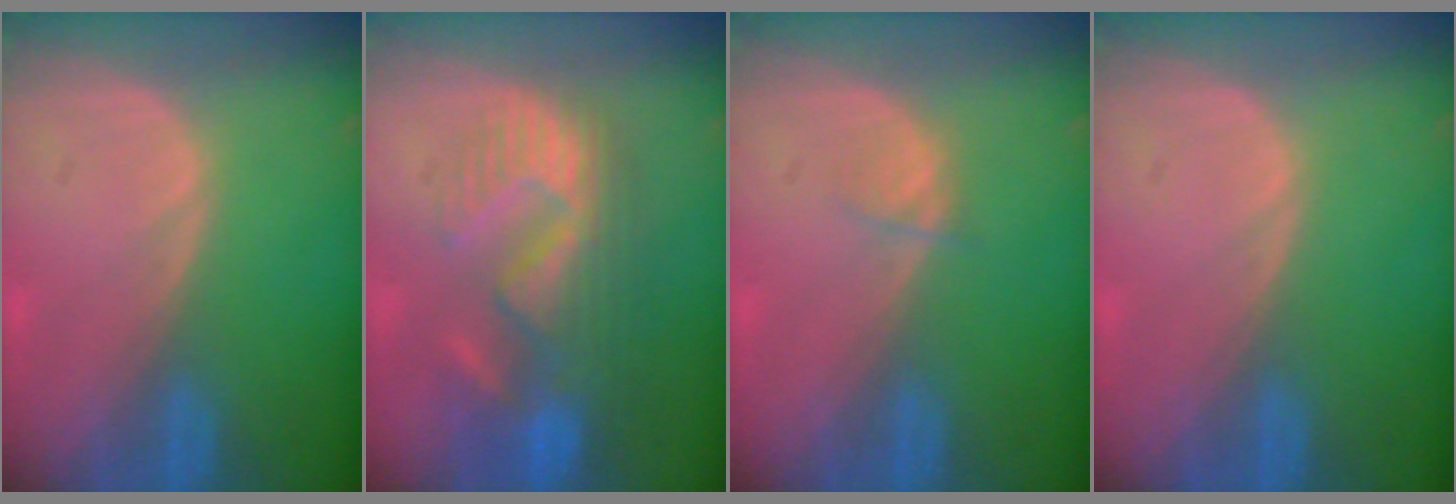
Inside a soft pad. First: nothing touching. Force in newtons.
{"total": 11.0, "press": 9.6, "slide": 5.2}
{"total": 1.2, "press": 1.2, "slide": 0.2}
{"total": 0.0}